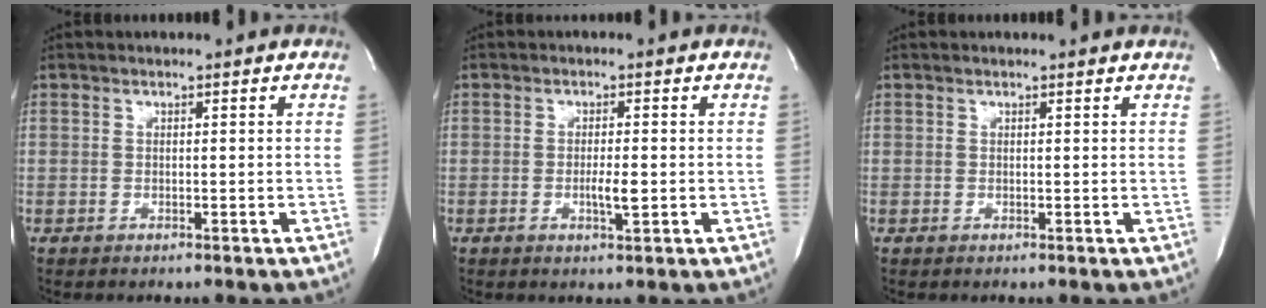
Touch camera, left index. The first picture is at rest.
{"total": 2.7, "force": [-1.2, 0.3, 2.4], "torque": [-0.046, -0.009, -0.018]}
{"total": 0.9, "force": [0.9, 0.0, 0.1], "torque": [-0.009, -0.001, 0.003]}